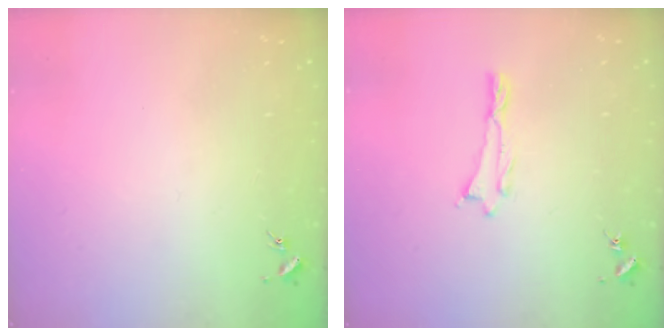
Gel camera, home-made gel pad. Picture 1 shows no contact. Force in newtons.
{"total": 0.0}